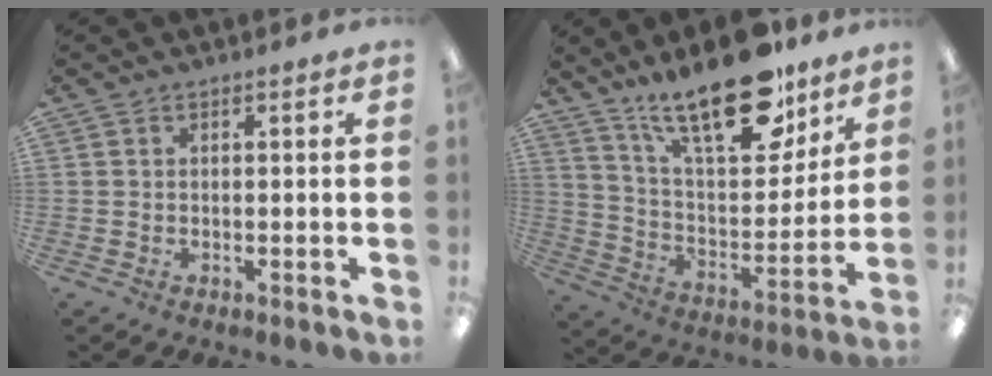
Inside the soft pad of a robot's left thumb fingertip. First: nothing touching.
{"total": 22.9, "force": [16.6, 8.4, 13.4], "torque": [-0.221, -0.101, 0.285]}